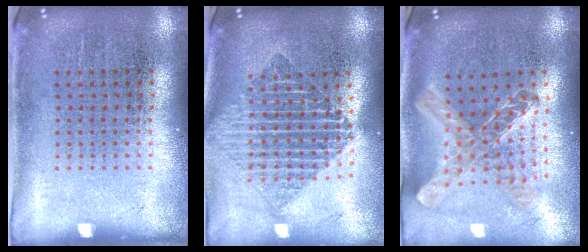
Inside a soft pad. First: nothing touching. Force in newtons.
{"total": 1.9, "press": 1.6, "slide": 1.0}
{"total": 1.2, "press": 1.1, "slide": 0.5}